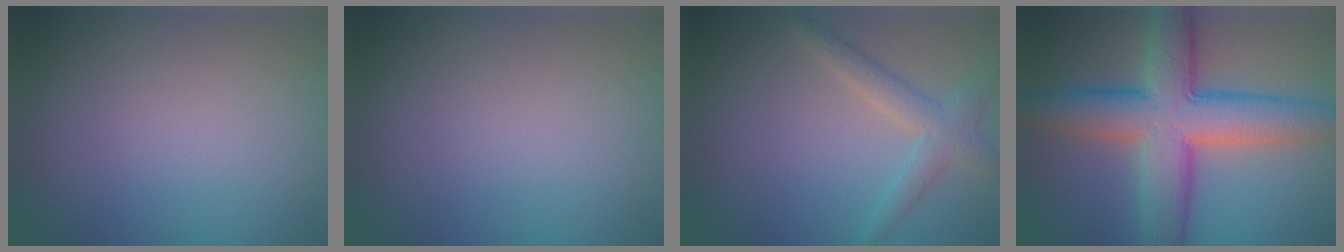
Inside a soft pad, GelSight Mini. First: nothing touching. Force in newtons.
{"total": 0.0}
{"total": 2.4, "press": 2.4, "slide": 0.2}
{"total": 9.3, "press": 9.3, "slide": 0.4}